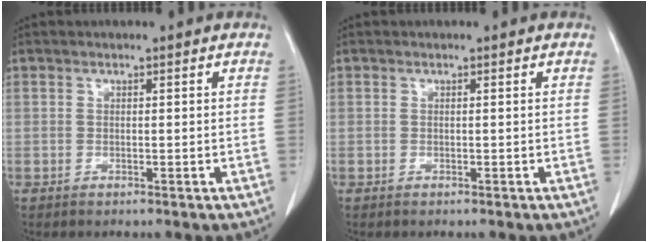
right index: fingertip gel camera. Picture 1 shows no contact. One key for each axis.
{"total": 0.0}